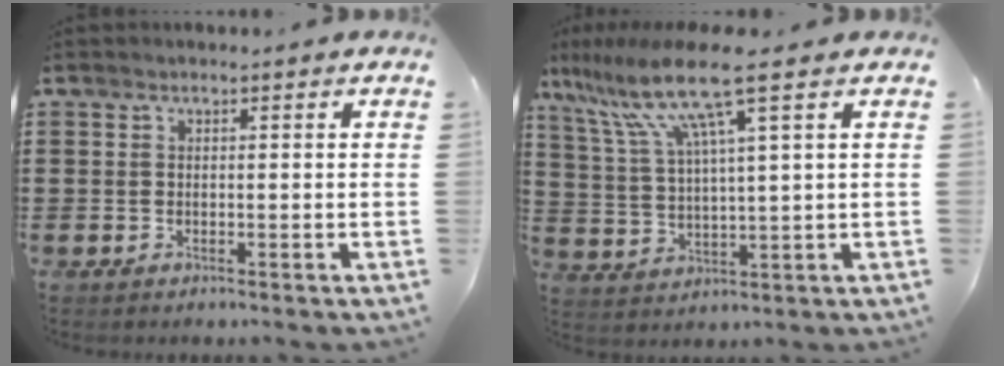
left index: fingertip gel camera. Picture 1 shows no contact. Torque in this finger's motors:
{"motor_torque": [0.51, -0.75, 0.94, 0.21]}